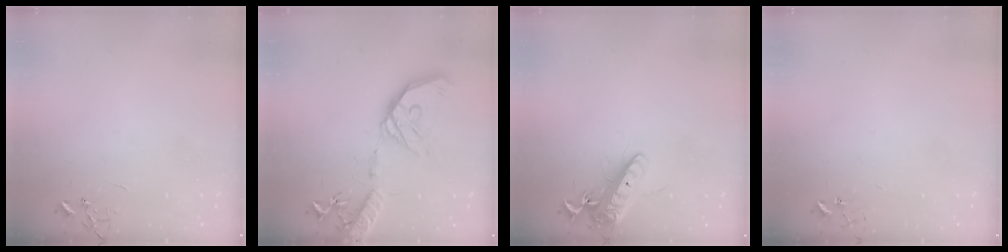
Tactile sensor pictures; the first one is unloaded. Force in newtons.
{"total": 22.7, "press": 22.4, "slide": 3.8}
{"total": 13.9, "press": 13.7, "slide": 2.5}
{"total": 3.1, "press": 3.1, "slide": 0.3}